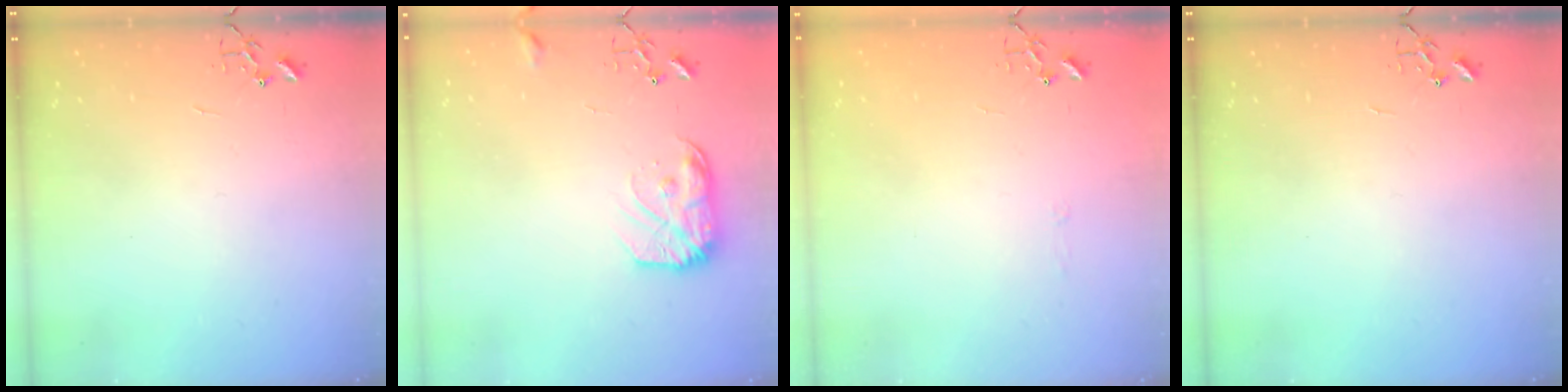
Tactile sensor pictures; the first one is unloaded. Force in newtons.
{"total": 12.4, "press": 12.4, "slide": 0.7}
{"total": 2.6, "press": 2.6, "slide": 0.5}
{"total": 0.0}